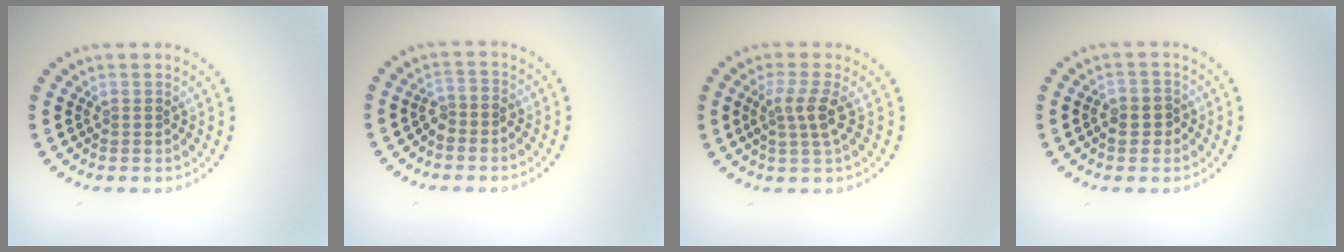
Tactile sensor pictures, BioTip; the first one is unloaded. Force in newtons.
{"total": 1.6, "press": 1.2, "slide": 1.0}
{"total": 2.5, "press": 2.0, "slide": 1.6}
{"total": 2.2, "press": 2.1, "slide": 0.7}